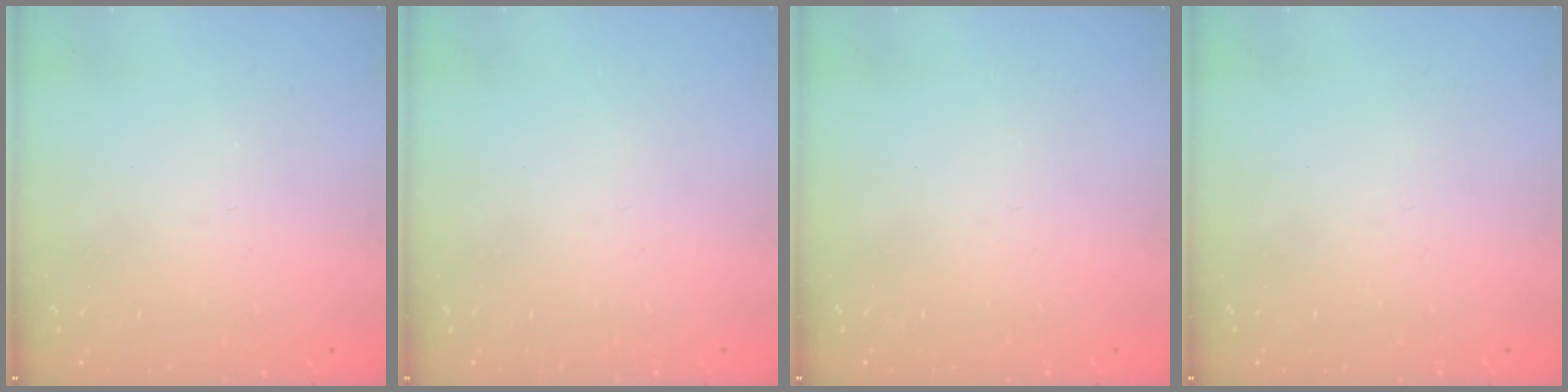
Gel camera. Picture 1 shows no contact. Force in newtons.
{"total": 0.0}
{"total": 0.0}
{"total": 0.0}